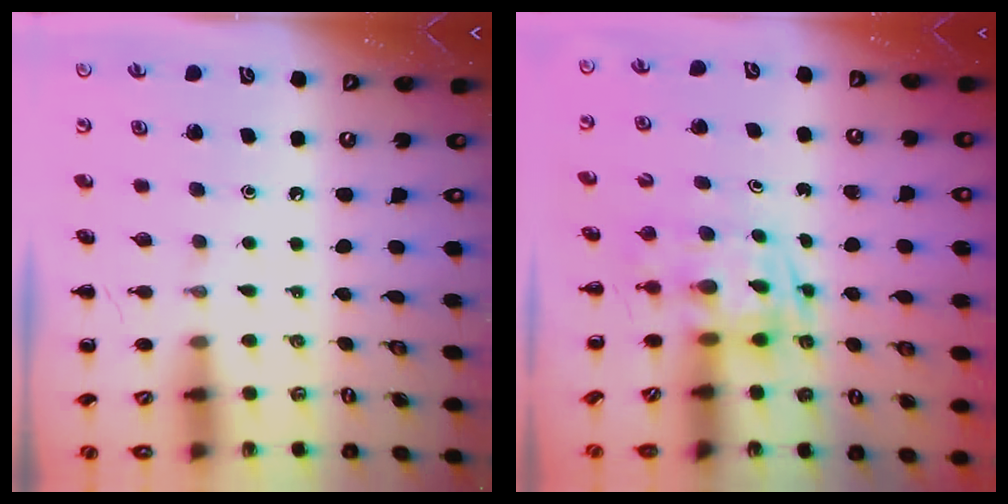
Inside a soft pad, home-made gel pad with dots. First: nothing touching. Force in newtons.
{"total": 2.8, "press": 2.7, "slide": 0.7}